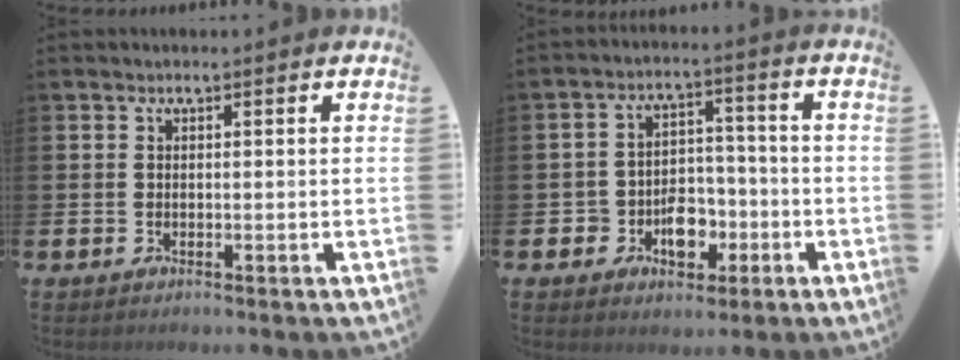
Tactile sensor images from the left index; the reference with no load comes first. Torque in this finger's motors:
{"motor_torque": [0.33, 0.18, 0.18, 0.11]}